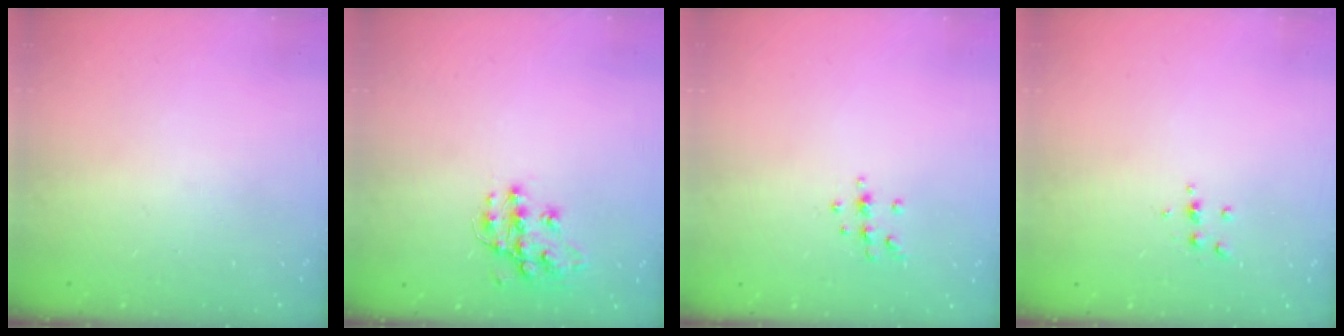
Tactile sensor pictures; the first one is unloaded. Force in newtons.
{"total": 11.3, "press": 11.3, "slide": 0.2}
{"total": 7.0, "press": 7.0, "slide": 0.6}
{"total": 4.9, "press": 4.8, "slide": 1.1}